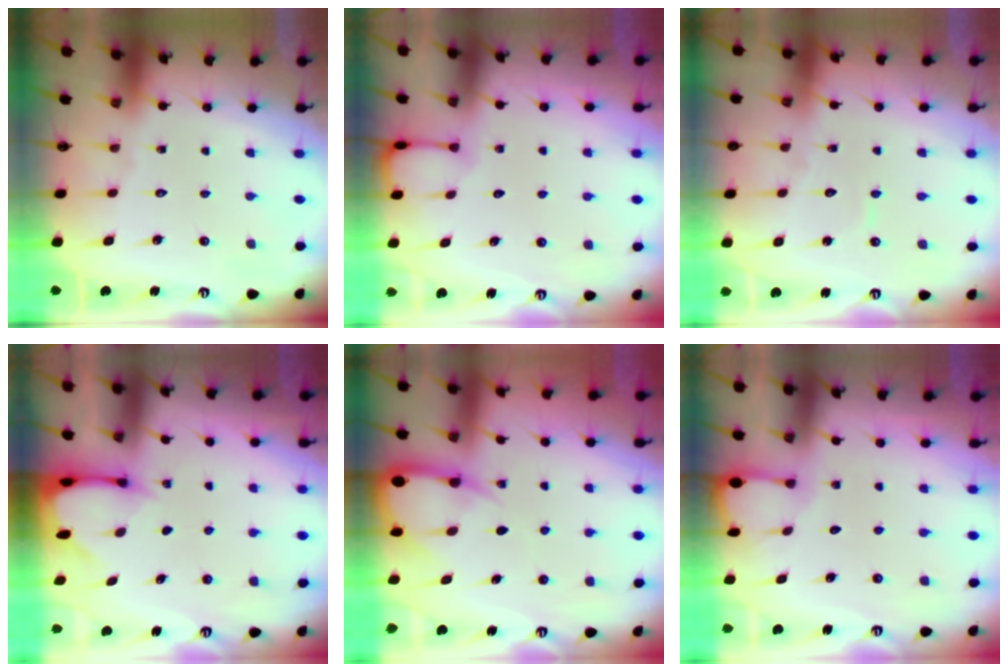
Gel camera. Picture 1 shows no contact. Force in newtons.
{"total": 2.0, "press": 2.0, "slide": 0.3}
{"total": 4.2, "press": 4.2, "slide": 0.4}
{"total": 2.5, "press": 2.5, "slide": 0.3}
{"total": 6.6, "press": 6.6, "slide": 0.8}
{"total": 2.7, "press": 2.7, "slide": 0.3}